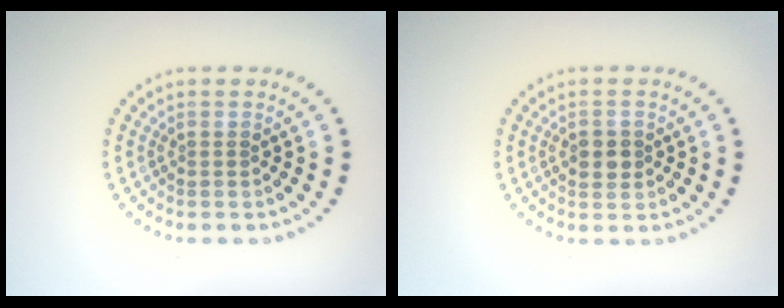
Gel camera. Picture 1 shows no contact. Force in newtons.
{"total": 1.9, "press": 1.9, "slide": 0.3}